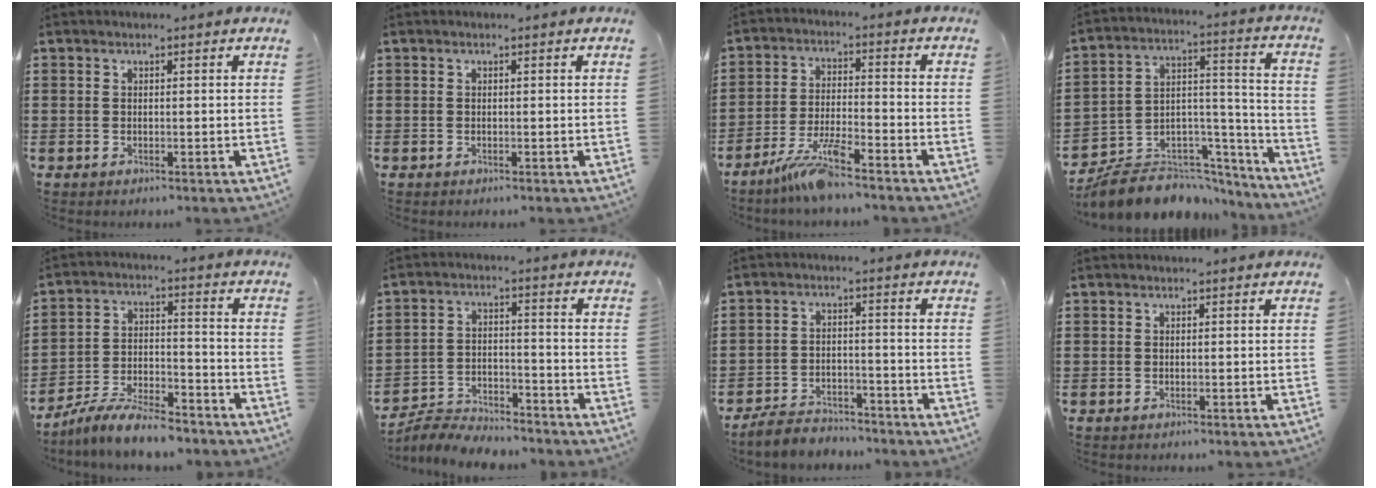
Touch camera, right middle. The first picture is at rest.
{"total": 0.0}
{"total": 6.8, "force": [-5.5, 0.3, 4.0], "torque": [-0.090, -0.014, -0.106]}
{"total": 7.1, "force": [-6.5, 2.8, 0.9], "torque": [-0.020, 0.004, -0.124]}
{"total": 7.6, "force": [-7.1, 0.8, 2.8], "torque": [-0.054, 0.008, -0.135]}
{"total": 5.7, "force": [-5.6, 0.8, 0.7], "torque": [-0.019, 0.010, -0.114]}
{"total": 4.3, "force": [-4.1, 1.0, 0.6], "torque": [-0.019, 0.008, -0.088]}
{"total": 0.0}